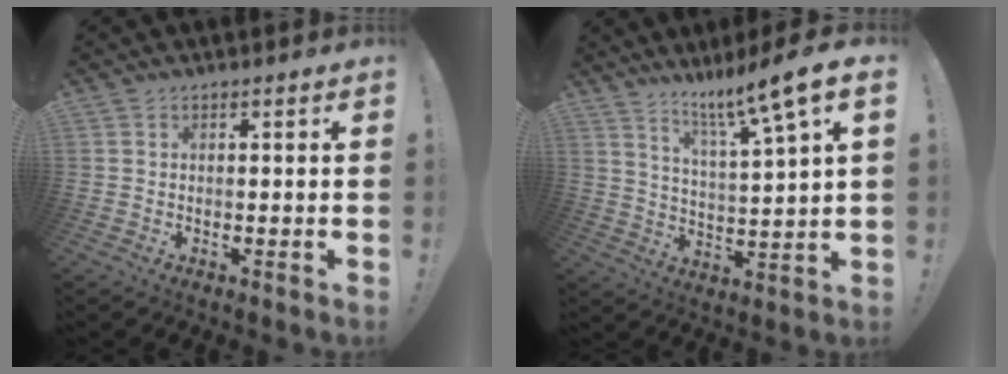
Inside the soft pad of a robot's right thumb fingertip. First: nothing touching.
{"total": 11.8, "force": [8.3, 0.0, 8.3], "torque": [-0.147, -0.059, 0.126]}